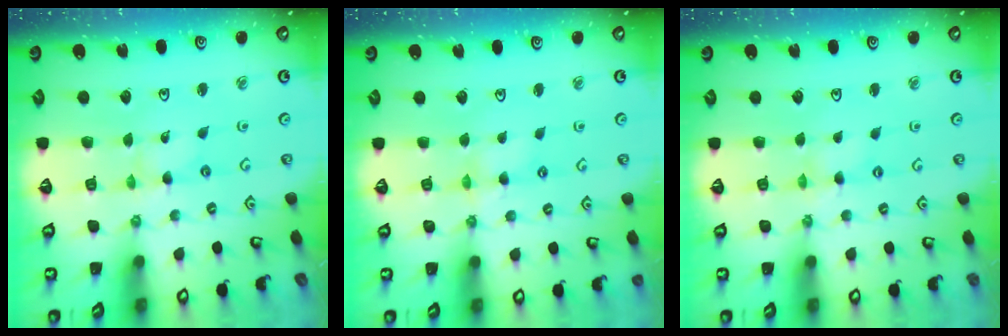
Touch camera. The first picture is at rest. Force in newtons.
{"total": 1.7, "press": 1.7, "slide": 0.2}
{"total": 0.0}